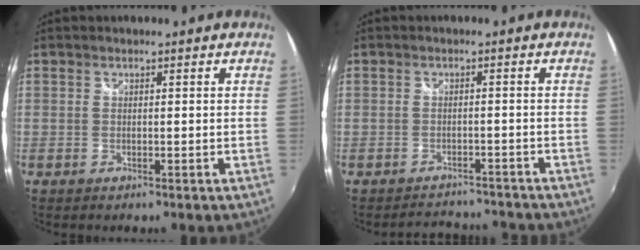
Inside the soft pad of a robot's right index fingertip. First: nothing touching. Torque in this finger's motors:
{"motor_torque": [-1.58, -0.17, -0.89, -0.20]}